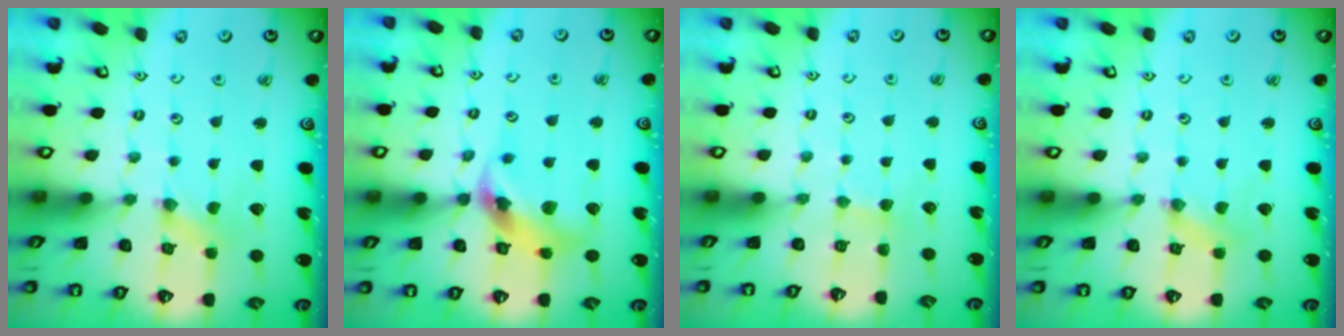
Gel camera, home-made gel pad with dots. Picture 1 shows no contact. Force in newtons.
{"total": 12.3, "press": 12.2, "slide": 1.7}
{"total": 2.7, "press": 2.6, "slide": 0.4}
{"total": 0.8, "press": 0.8, "slide": 0.3}